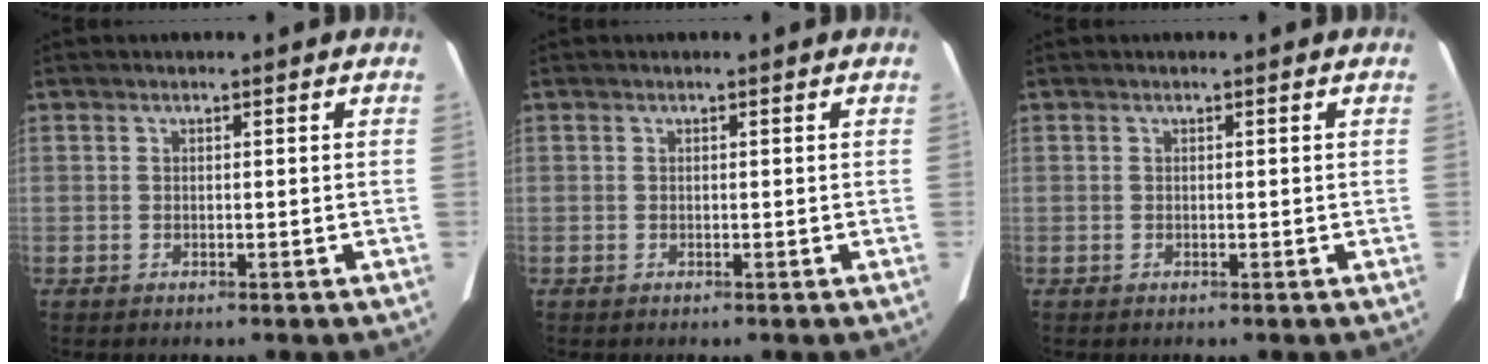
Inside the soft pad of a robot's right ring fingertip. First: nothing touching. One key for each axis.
{"total": 0.0}
{"total": 0.0}